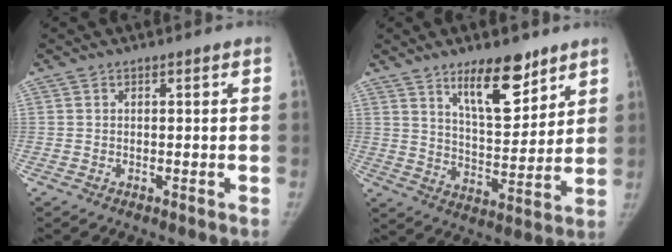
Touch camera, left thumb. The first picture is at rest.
{"total": 12.9, "force": [8.5, 4.9, 8.4], "torque": [-0.101, -0.062, 0.145]}